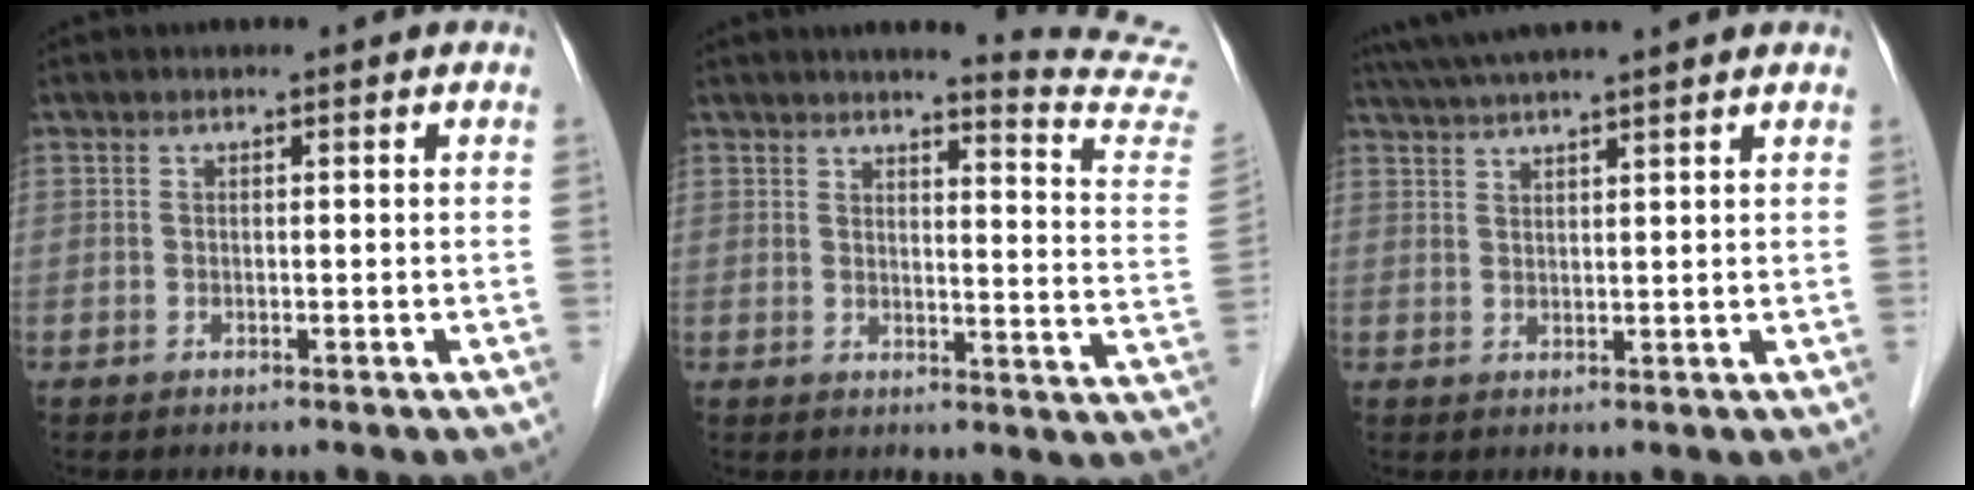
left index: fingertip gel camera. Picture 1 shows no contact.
{"total": 14.6, "force": [14.2, -1.7, 3.0], "torque": [-0.033, -0.125, 0.139]}
{"total": 9.3, "force": [7.9, -0.8, 4.7], "torque": [-0.082, 0.041, 0.115]}